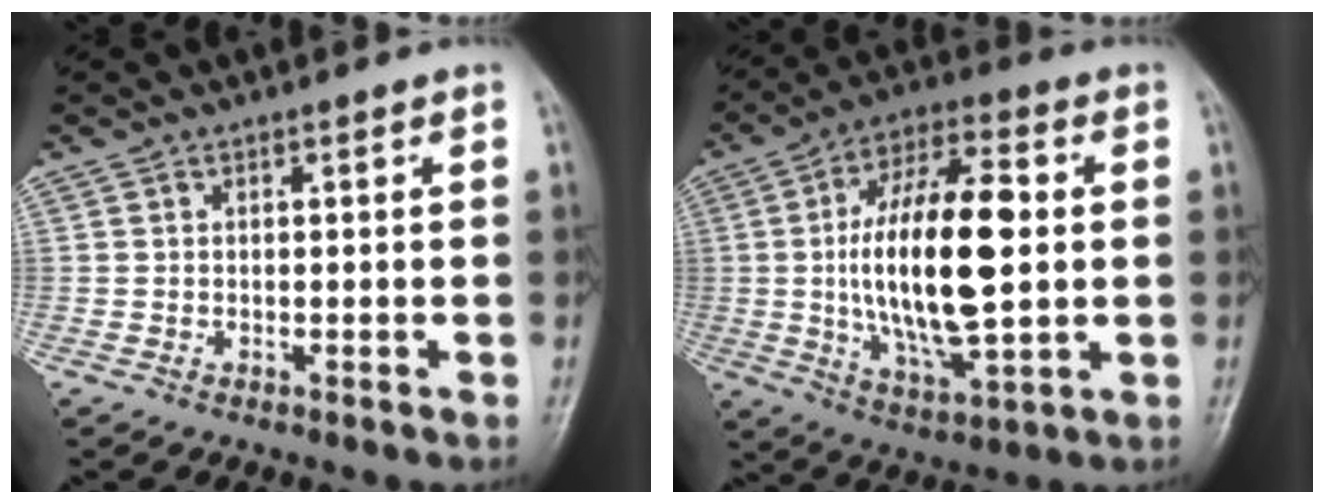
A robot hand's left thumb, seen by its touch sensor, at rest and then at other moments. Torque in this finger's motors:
{"motor_torque": [1.34, 3.67, 2.55, -0.20, 0.26]}